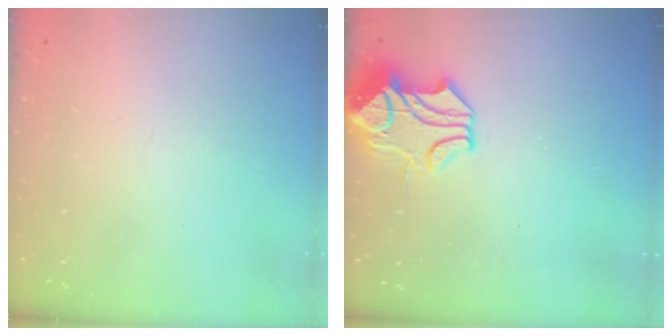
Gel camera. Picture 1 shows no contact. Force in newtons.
{"total": 2.1, "press": 1.5, "slide": 1.5}